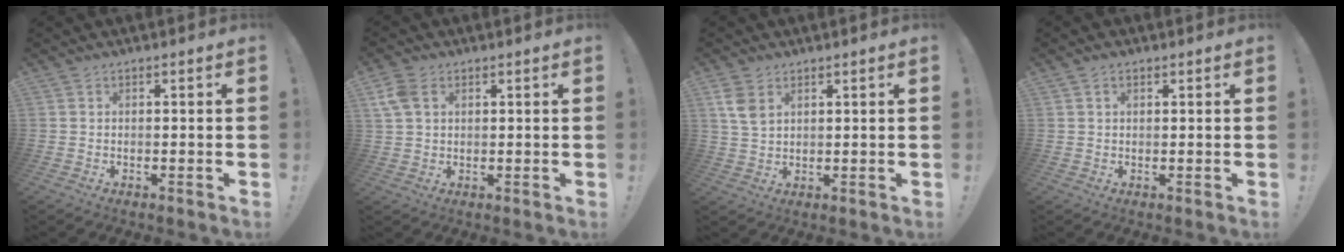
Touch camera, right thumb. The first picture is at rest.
{"total": 6.3, "force": [2.4, 4.3, 4.0], "torque": [-0.090, -0.002, 0.048]}
{"total": 6.1, "force": [2.8, 3.8, 3.8], "torque": [-0.069, -0.007, 0.053]}
{"total": 5.7, "force": [2.7, 4.0, 3.1], "torque": [-0.048, -0.004, 0.050]}